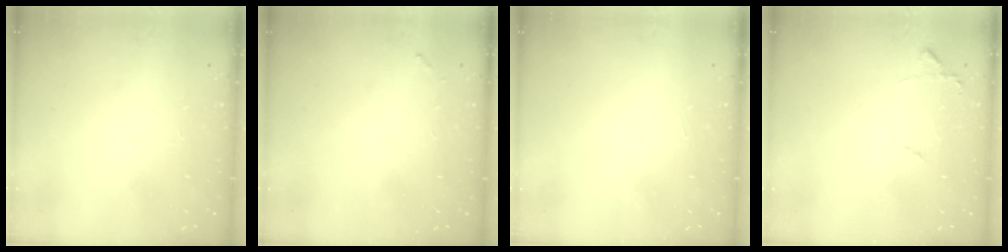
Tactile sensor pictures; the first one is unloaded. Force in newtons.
{"total": 3.7, "press": 3.7, "slide": 0.2}
{"total": 1.5, "press": 1.5, "slide": 0.1}
{"total": 7.8, "press": 7.7, "slide": 0.7}